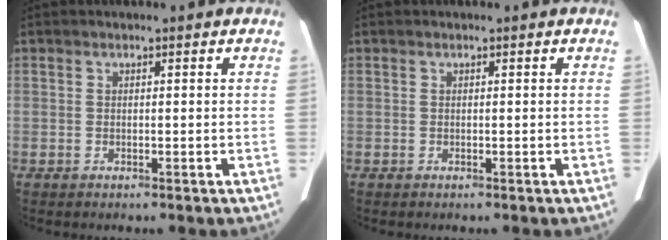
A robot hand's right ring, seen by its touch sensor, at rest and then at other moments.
{"total": 0.0}